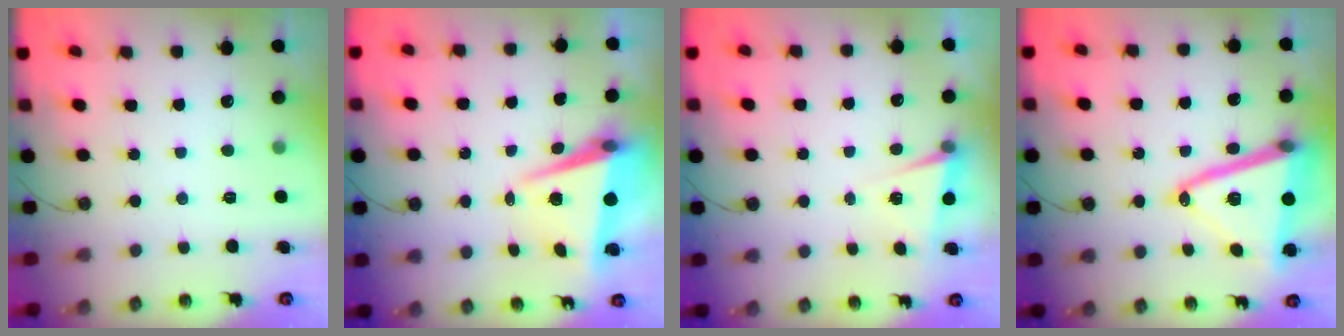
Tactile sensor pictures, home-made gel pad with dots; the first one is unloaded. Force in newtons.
{"total": 6.8, "press": 6.4, "slide": 2.5}
{"total": 2.5, "press": 1.8, "slide": 1.8}
{"total": 20.6, "press": 20.4, "slide": 2.7}